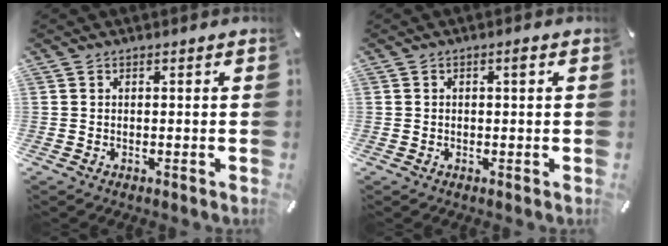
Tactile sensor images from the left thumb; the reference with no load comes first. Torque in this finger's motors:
{"motor_torque": [-0.13, -0.38, -0.15, 0.10, -0.06]}